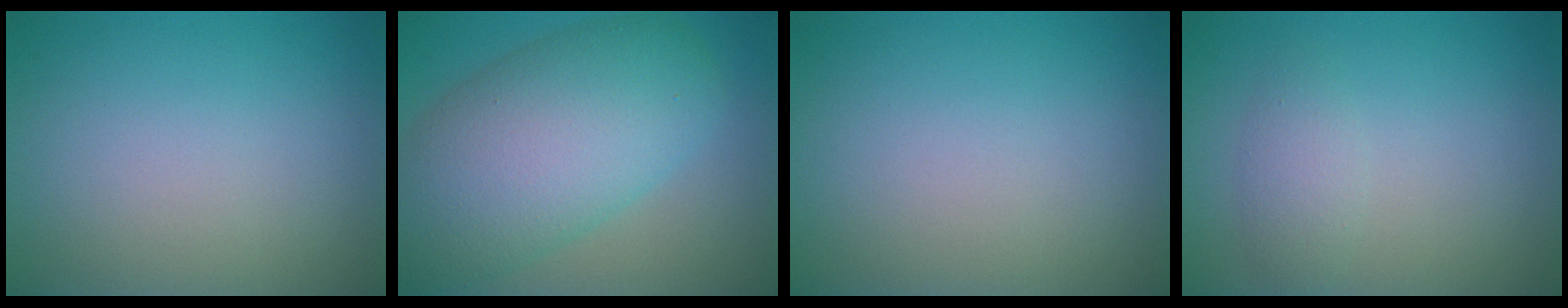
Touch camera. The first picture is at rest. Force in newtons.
{"total": 10.6, "press": 10.6, "slide": 0.4}
{"total": 0.0}
{"total": 1.8, "press": 1.8, "slide": 0.1}